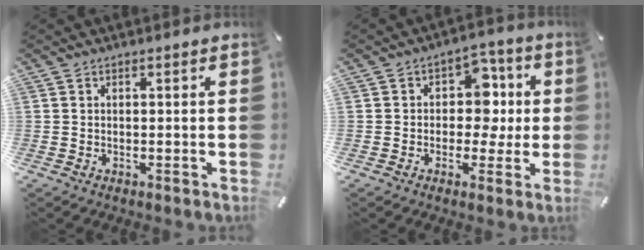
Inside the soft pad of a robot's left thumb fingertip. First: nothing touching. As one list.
[{"total": 9.1, "force": [0.4, 7.8, 4.8], "torque": [-0.057, 0.005, 0.004]}]